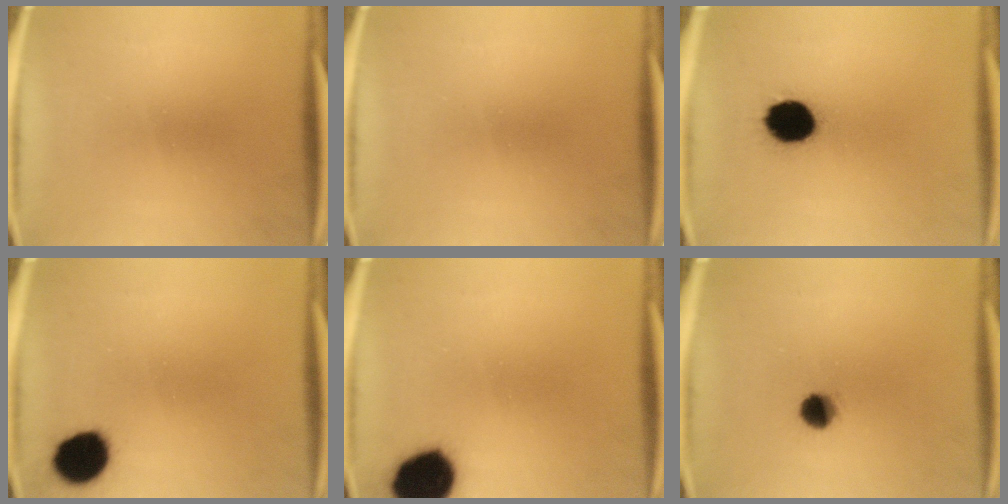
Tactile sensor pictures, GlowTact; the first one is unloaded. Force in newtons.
{"total": 0.0}
{"total": 11.7}
{"total": 9.8}
{"total": 14.9}
{"total": 4.8}